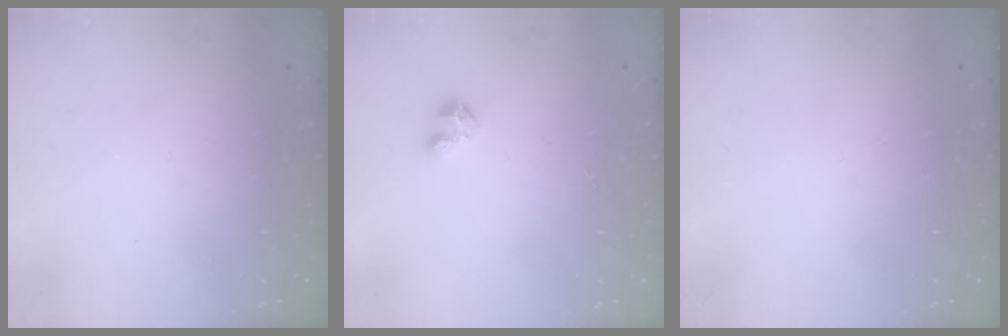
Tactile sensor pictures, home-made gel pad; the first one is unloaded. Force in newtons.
{"total": 2.9, "press": 2.9, "slide": 0.3}
{"total": 0.0}